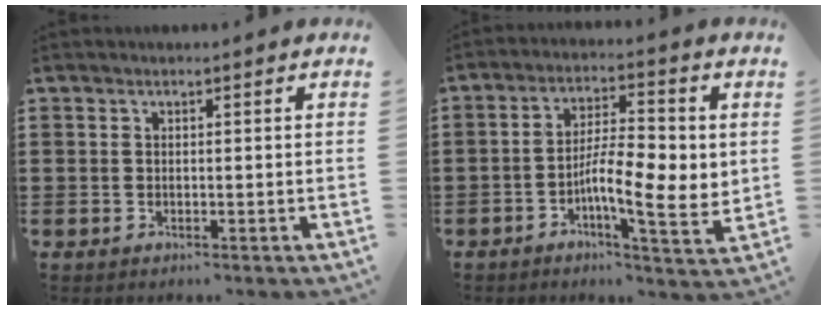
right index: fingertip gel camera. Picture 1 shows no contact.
{"total": 8.9, "force": [-0.8, 2.7, 8.5], "torque": [-0.154, -0.009, -0.019]}